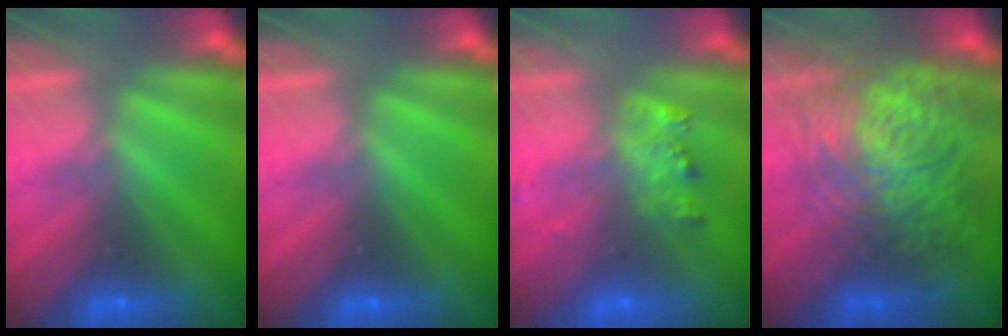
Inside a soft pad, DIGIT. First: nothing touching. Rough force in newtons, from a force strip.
{"total": 0.0}
{"total": 2.1}
{"total": 11.0}